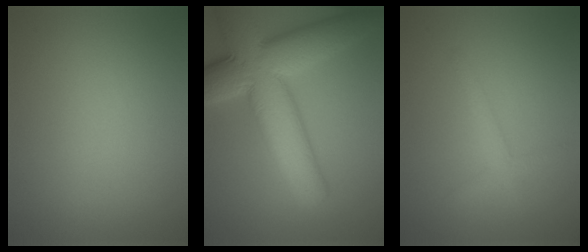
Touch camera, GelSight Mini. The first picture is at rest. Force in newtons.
{"total": 11.7, "press": 11.7, "slide": 0.2}
{"total": 1.6, "press": 1.6, "slide": 0.1}